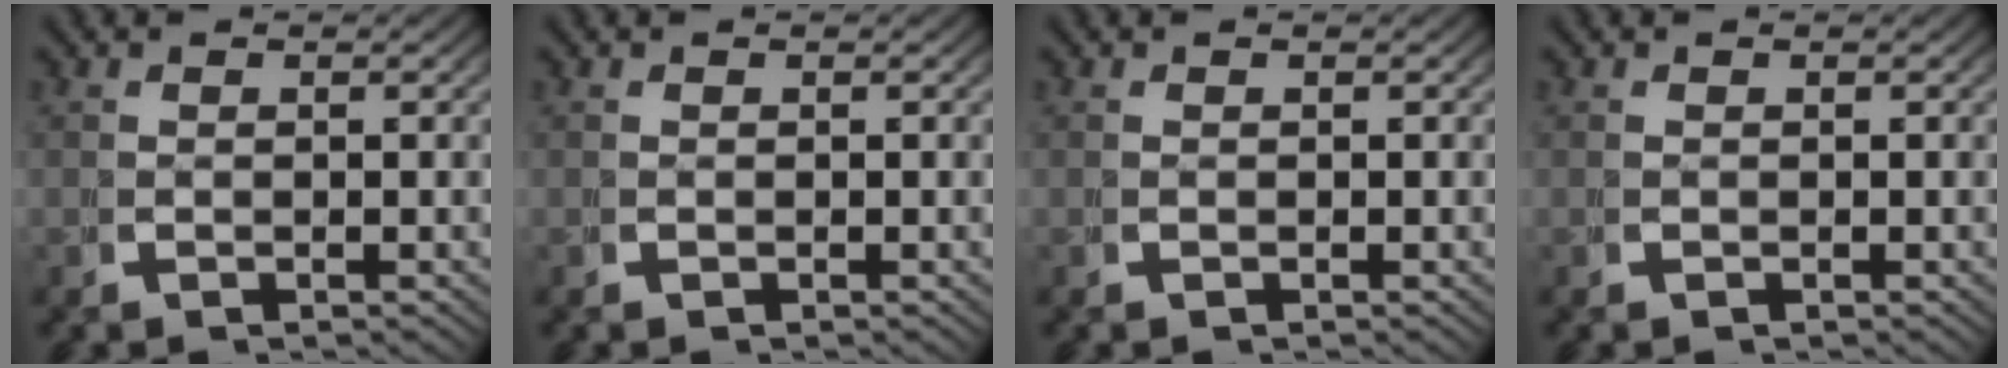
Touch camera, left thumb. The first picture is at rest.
{"total": 0.0}
{"total": 0.0}
{"total": 0.0}